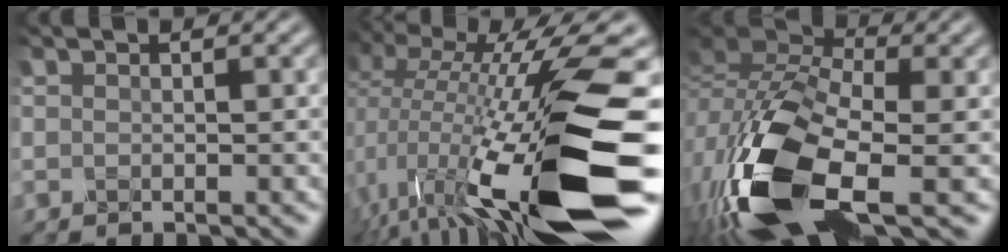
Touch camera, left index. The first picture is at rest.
{"total": 15.0, "force": [-1.9, 3.9, 14.3], "torque": [-0.248, 0.008, -0.034]}
{"total": 13.0, "force": [-5.6, 6.3, 9.9], "torque": [-0.244, -0.024, -0.105]}